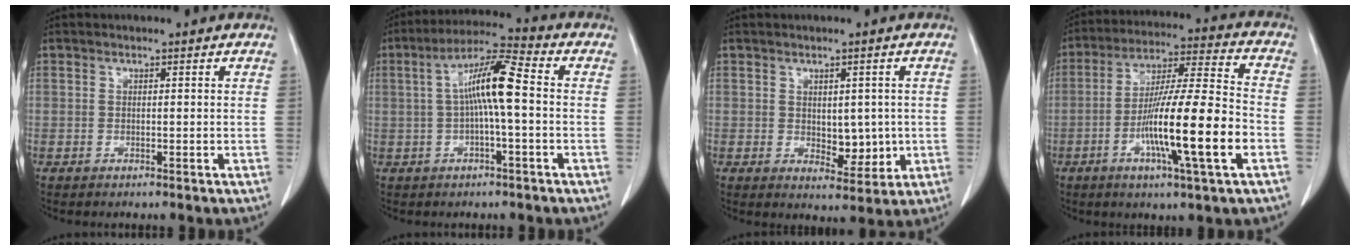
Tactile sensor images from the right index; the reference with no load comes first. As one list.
[{"total": 9.0, "force": [0.2, 0.7, 9.0], "torque": [-0.167, 0.023, -0.002]}, {"total": 5.1, "force": [-0.2, 2.8, 4.3], "torque": [-0.053, -0.007, 0.009]}, {"total": 16.4, "force": [-5.0, 0.2, 15.6], "torque": [-0.278, -0.009, -0.089]}]